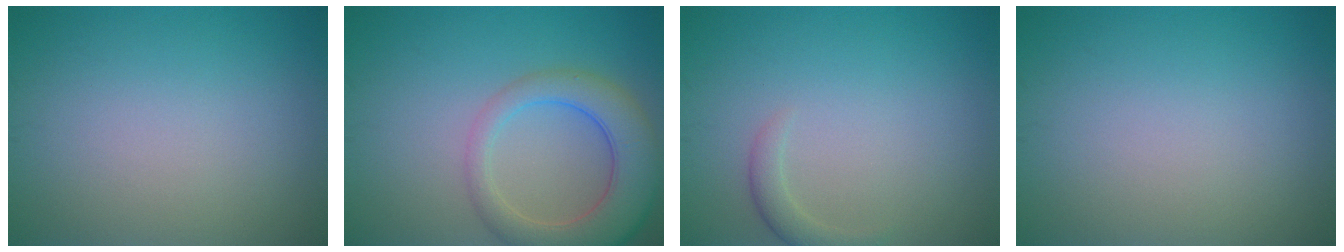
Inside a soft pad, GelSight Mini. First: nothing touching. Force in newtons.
{"total": 6.4, "press": 6.3, "slide": 0.7}
{"total": 1.5, "press": 1.5, "slide": 0.1}
{"total": 0.0}